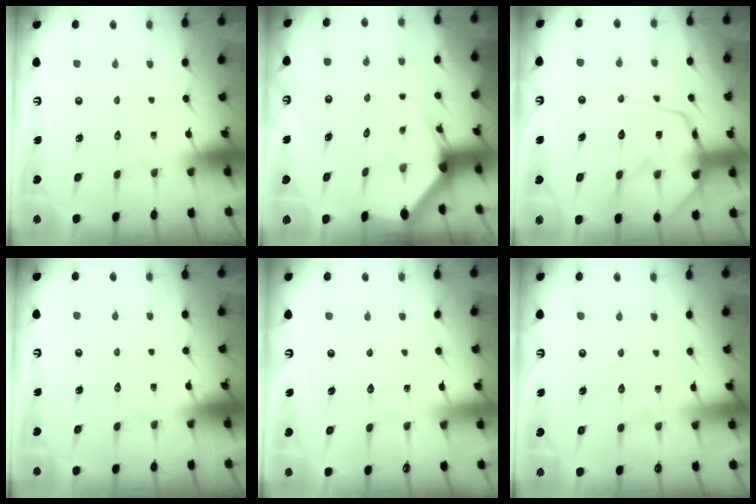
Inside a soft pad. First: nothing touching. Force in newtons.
{"total": 2.9, "press": 2.9, "slide": 0.1}
{"total": 15.3, "press": 15.2, "slide": 1.5}
{"total": 0.0}
{"total": 2.5, "press": 2.5, "slide": 0.2}
{"total": 2.4, "press": 2.4, "slide": 0.3}